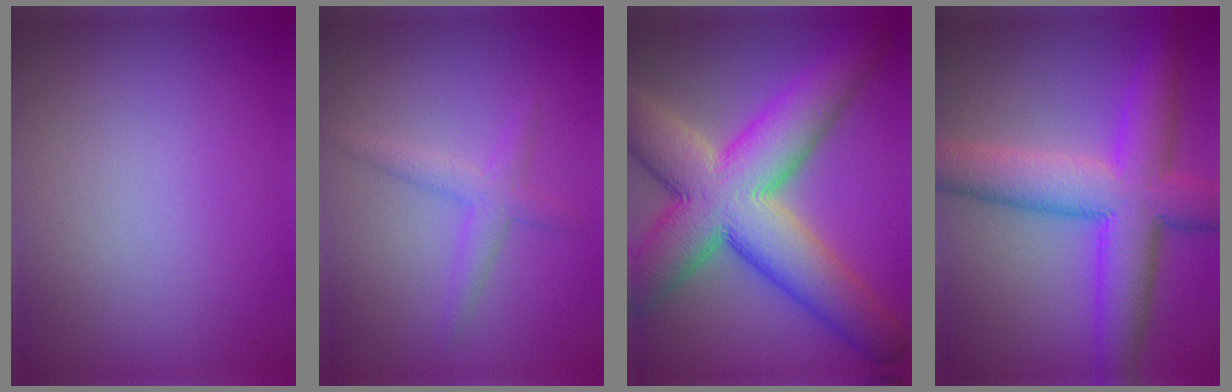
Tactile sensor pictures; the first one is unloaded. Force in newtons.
{"total": 2.1, "press": 2.1, "slide": 0.3}
{"total": 13.4, "press": 13.3, "slide": 0.8}
{"total": 9.2, "press": 9.2, "slide": 0.2}